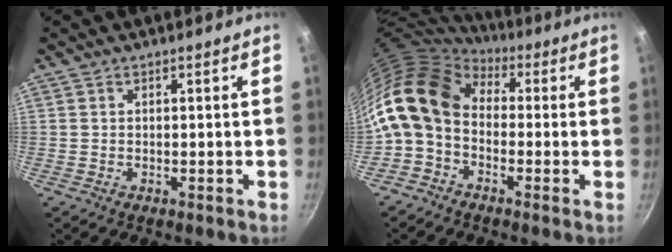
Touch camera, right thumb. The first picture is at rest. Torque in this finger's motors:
{"motor_torque": [2.28, 2.73, 1.06, -1.05, 0.26]}